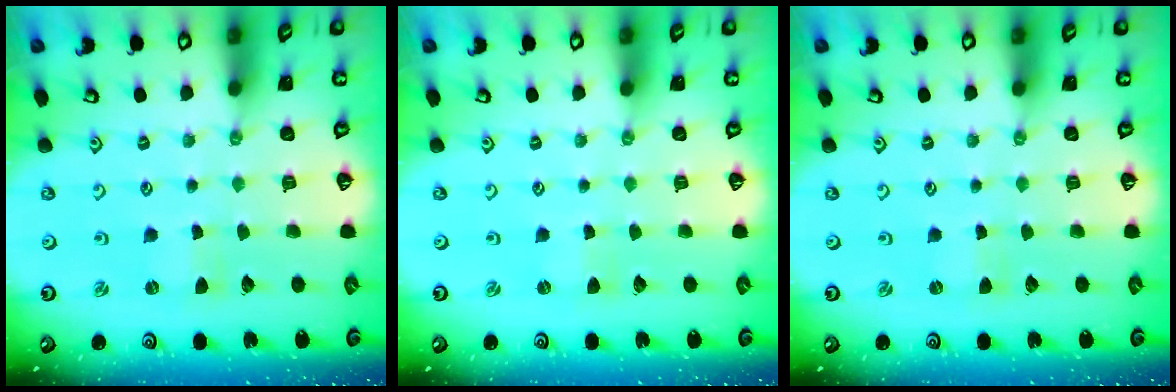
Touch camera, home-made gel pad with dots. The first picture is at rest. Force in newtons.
{"total": 0.0}
{"total": 0.0}